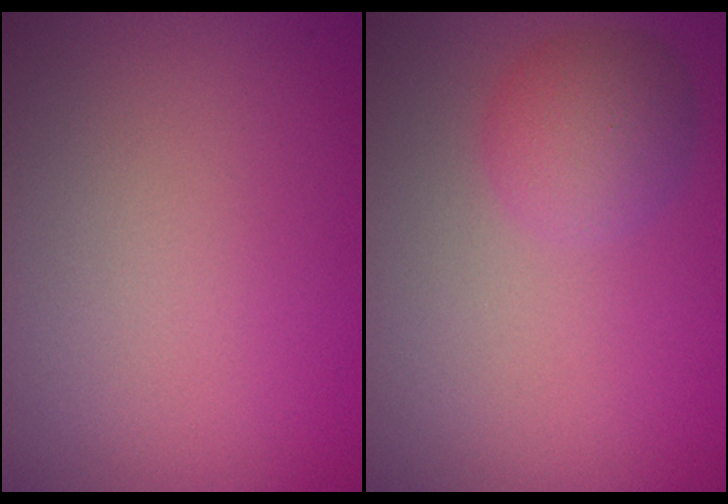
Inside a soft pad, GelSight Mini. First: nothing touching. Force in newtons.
{"total": 3.2, "press": 3.2, "slide": 0.2}